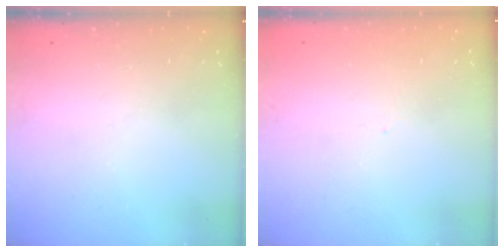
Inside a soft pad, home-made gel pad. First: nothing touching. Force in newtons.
{"total": 2.0, "press": 2.0, "slide": 0.3}